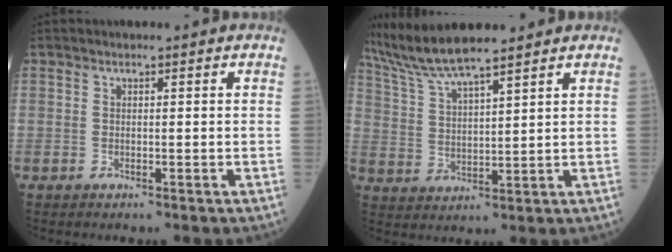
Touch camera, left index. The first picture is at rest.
{"total": 9.3, "force": [8.3, -0.1, 4.3], "torque": [-0.096, 0.018, 0.161]}